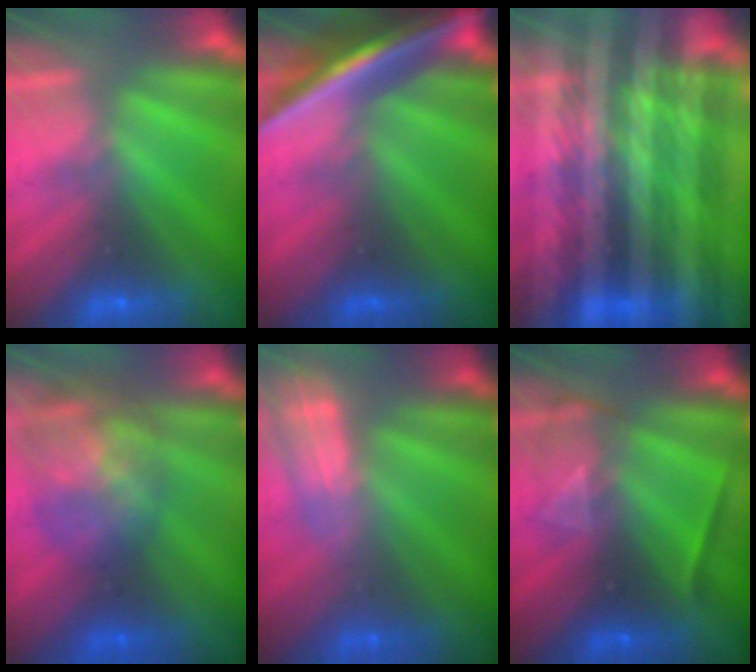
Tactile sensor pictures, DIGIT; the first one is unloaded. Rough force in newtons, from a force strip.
{"total": 7.1}
{"total": 8.9}
{"total": 6.1}
{"total": 2.4}
{"total": 2.2}